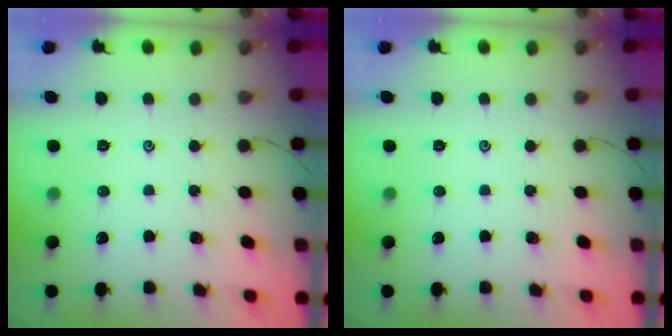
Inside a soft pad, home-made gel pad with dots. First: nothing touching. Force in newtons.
{"total": 0.0}